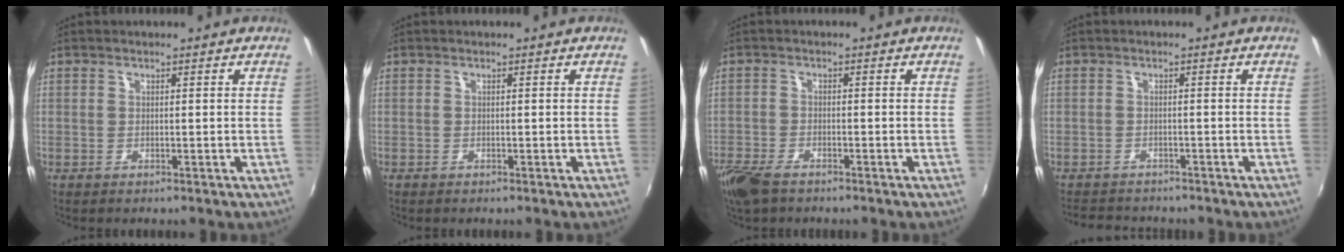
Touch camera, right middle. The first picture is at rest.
{"total": 0.0}
{"total": 7.2, "force": [-5.4, 2.5, 4.0], "torque": [-0.109, -0.026, -0.108]}
{"total": 5.0, "force": [-4.6, 1.9, 0.9], "torque": [-0.033, 0.002, -0.075]}